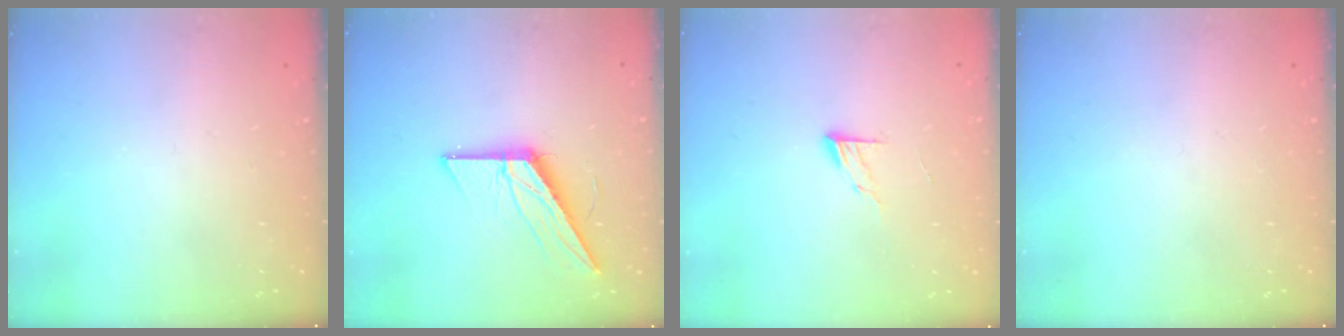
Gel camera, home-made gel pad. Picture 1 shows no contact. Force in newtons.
{"total": 12.7, "press": 12.7, "slide": 0.6}
{"total": 7.9, "press": 7.9, "slide": 0.7}
{"total": 0.0}